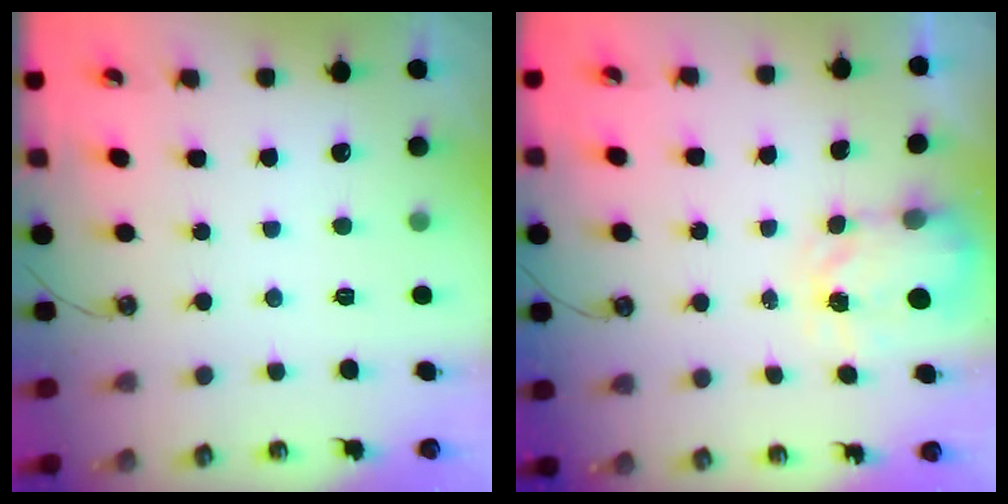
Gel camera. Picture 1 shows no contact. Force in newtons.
{"total": 3.8, "press": 3.7, "slide": 0.6}